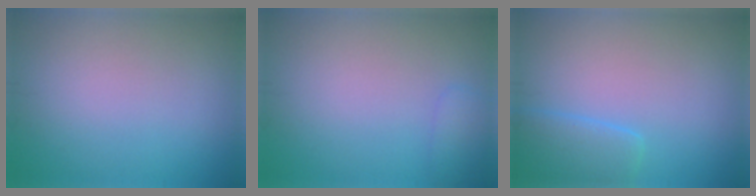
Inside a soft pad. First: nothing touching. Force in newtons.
{"total": 1.3, "press": 1.3, "slide": 0.1}
{"total": 3.2, "press": 3.2, "slide": 0.3}